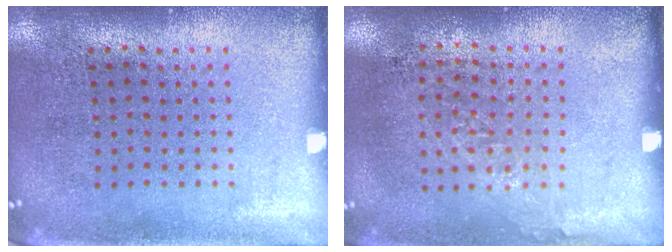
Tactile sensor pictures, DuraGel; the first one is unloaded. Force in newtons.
{"total": 1.0, "press": 0.7, "slide": 0.6}